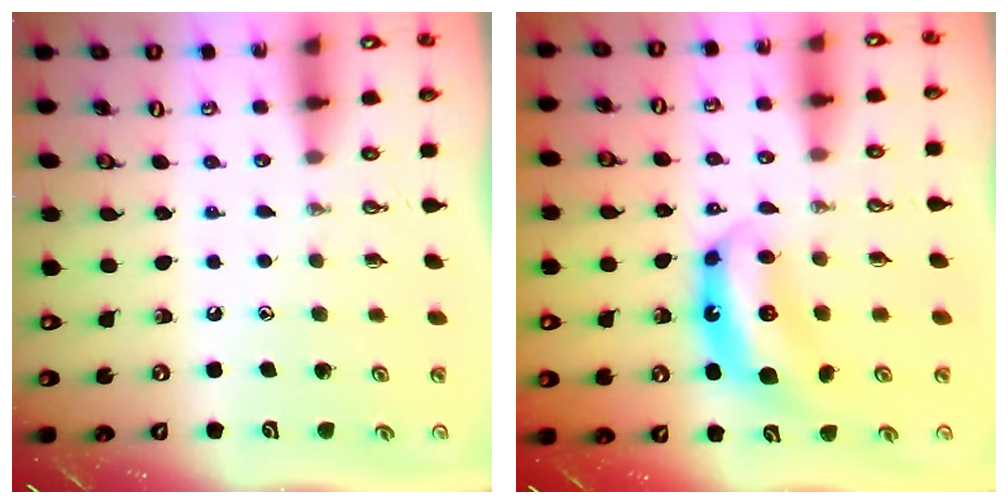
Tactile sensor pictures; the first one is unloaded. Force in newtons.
{"total": 7.1, "press": 7.1, "slide": 0.7}